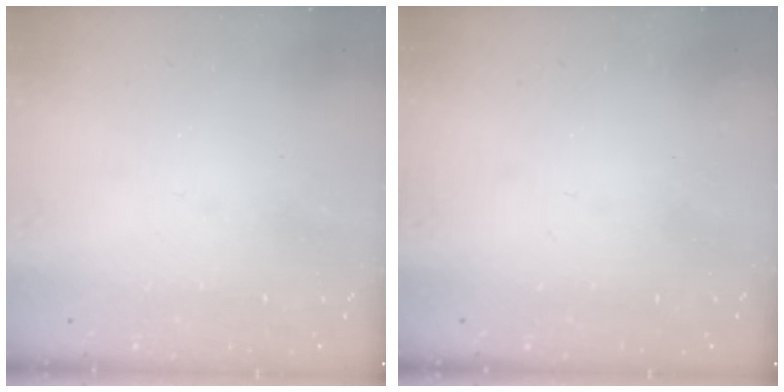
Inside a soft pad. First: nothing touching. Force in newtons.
{"total": 0.0}